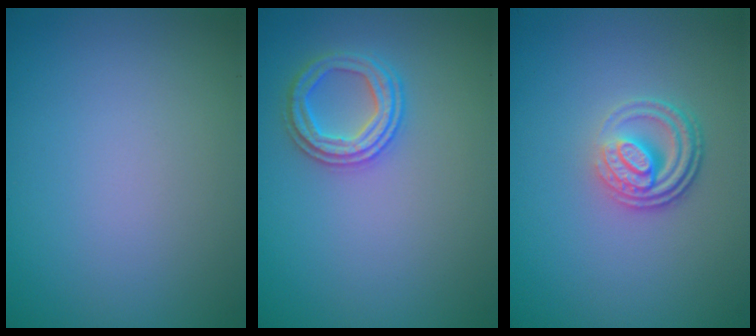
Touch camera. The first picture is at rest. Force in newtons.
{"total": 2.6, "press": 2.6, "slide": 0.1}
{"total": 3.8, "press": 2.7, "slide": 2.7}